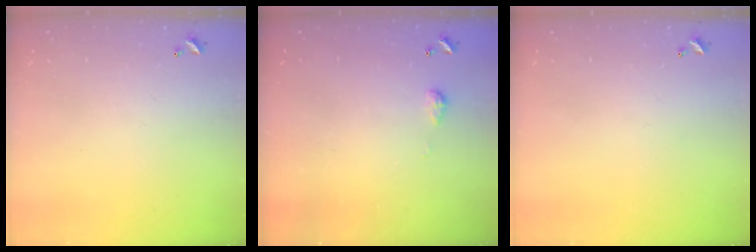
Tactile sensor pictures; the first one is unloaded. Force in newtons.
{"total": 3.3, "press": 3.2, "slide": 0.5}
{"total": 0.0}